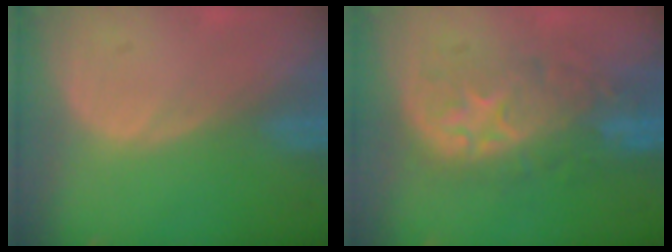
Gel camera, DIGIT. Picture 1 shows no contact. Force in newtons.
{"total": 9.0, "press": 8.7, "slide": 2.3}